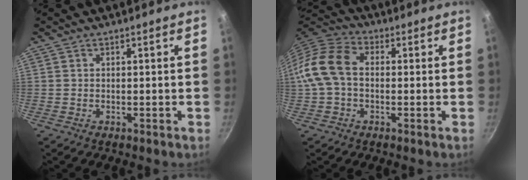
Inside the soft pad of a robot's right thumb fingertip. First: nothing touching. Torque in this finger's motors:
{"motor_torque": [-0.60, 0.81, 0.65, -0.67, 0.24]}